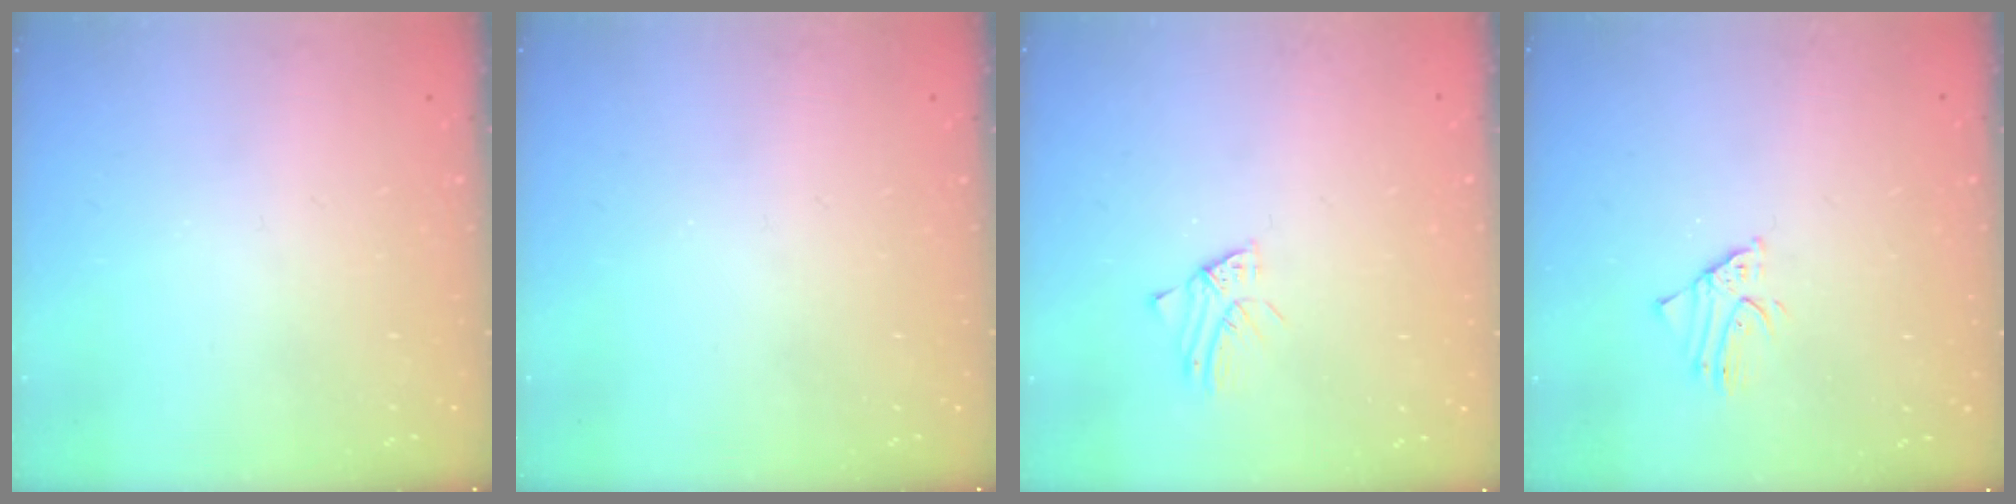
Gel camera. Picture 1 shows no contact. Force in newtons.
{"total": 0.0}
{"total": 1.5, "press": 1.4, "slide": 0.1}
{"total": 1.5, "press": 1.5, "slide": 0.1}